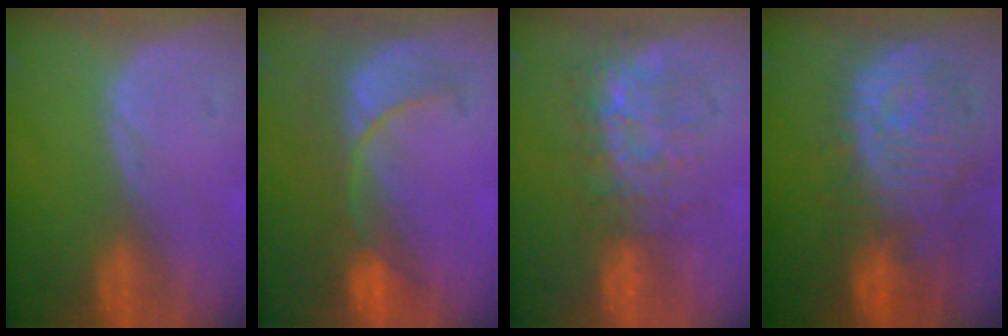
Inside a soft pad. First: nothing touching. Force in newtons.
{"total": 7.8, "press": 7.7, "slide": 1.6}
{"total": 7.6, "press": 7.1, "slide": 2.8}
{"total": 12.5, "press": 11.1, "slide": 5.7}